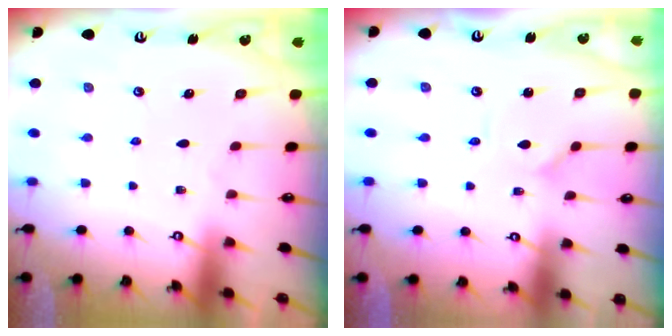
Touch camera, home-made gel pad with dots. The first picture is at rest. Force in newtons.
{"total": 1.4, "press": 1.4, "slide": 0.1}